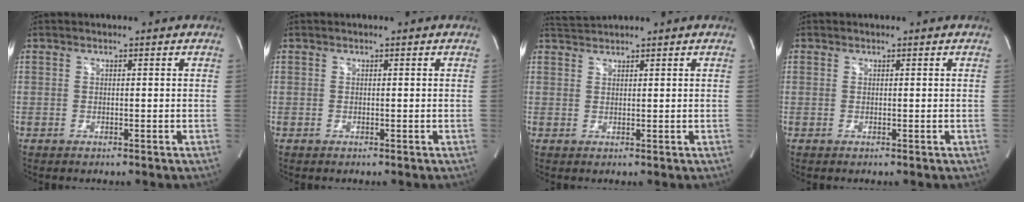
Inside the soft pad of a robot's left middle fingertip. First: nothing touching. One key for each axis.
{"total": 0.0}
{"total": 2.1, "fx": 2.0, "fy": -0.5, "fz": -0.2, "tx": -0.002, "ty": 0.011, "tz": 0.049}
{"total": 0.0}